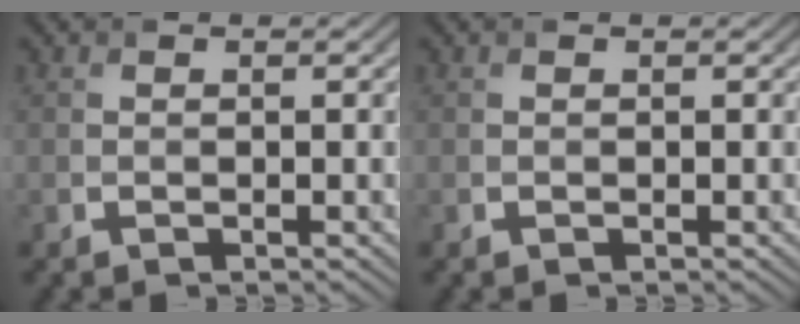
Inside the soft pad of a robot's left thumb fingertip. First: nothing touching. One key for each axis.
{"total": 0.0}